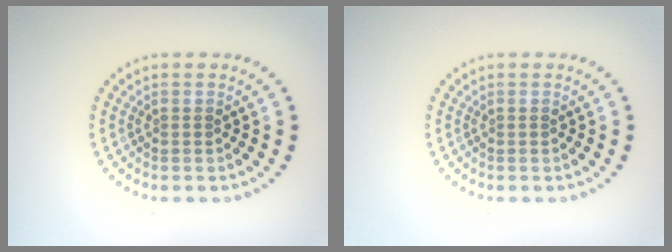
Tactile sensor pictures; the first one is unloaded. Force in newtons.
{"total": 0.0}